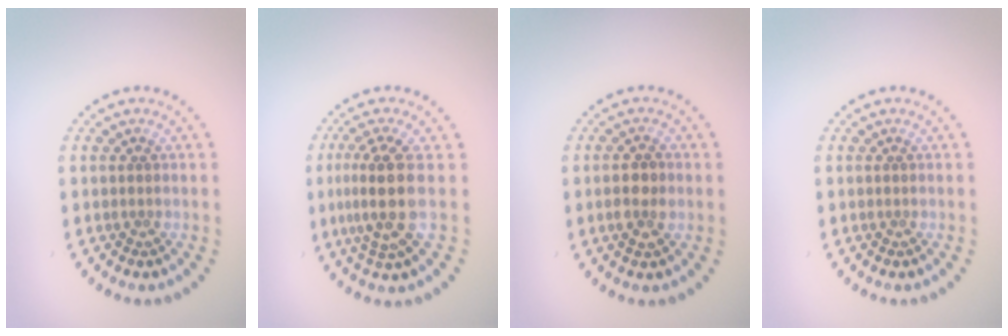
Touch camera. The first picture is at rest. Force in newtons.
{"total": 4.3, "press": 3.6, "slide": 2.3}
{"total": 2.4, "press": 2.4, "slide": 0.4}
{"total": 0.0}